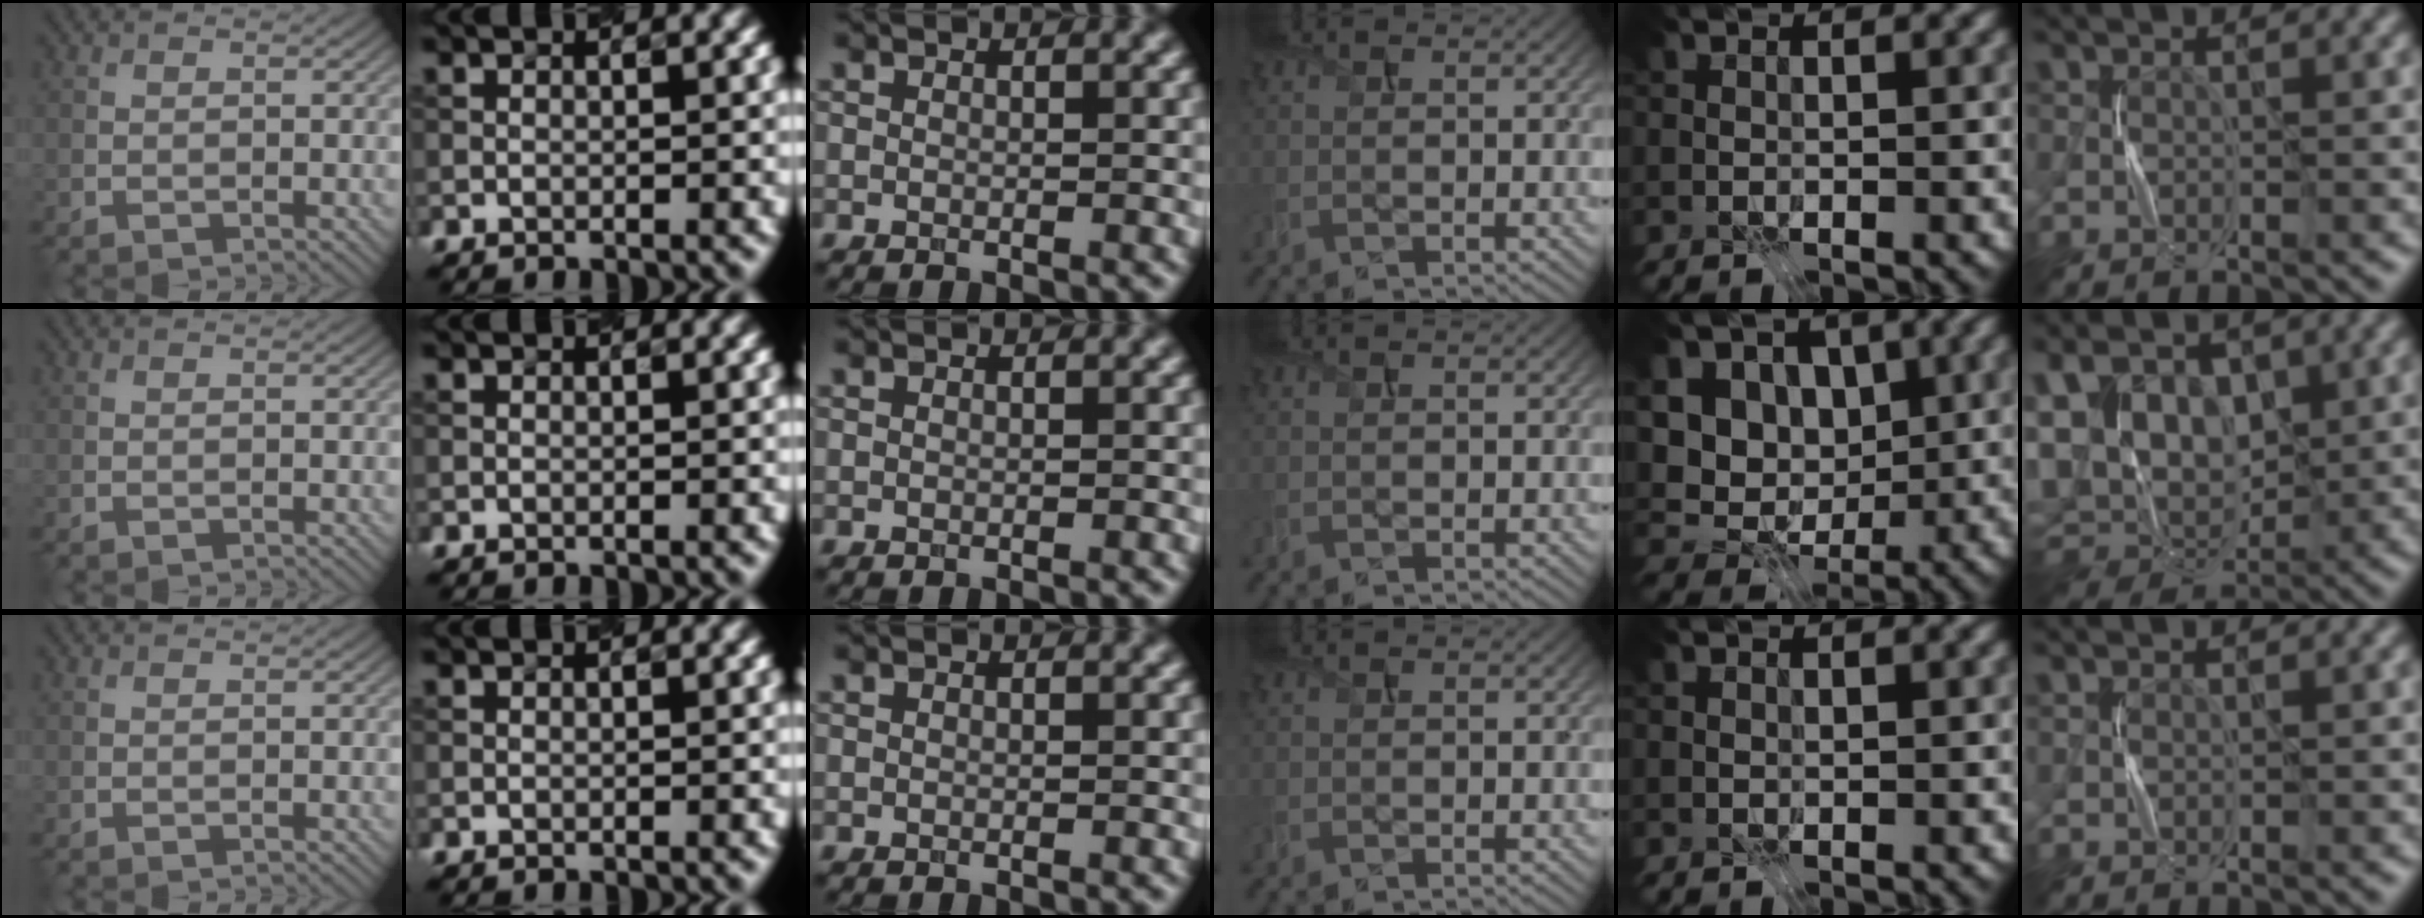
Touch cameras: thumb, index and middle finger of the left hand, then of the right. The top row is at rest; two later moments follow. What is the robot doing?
{"motion": "press", "object": "gel pad"}